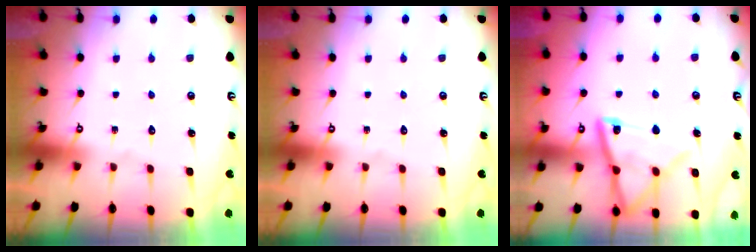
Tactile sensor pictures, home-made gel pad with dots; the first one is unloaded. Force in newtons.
{"total": 0.0}
{"total": 14.6, "press": 14.5, "slide": 1.2}